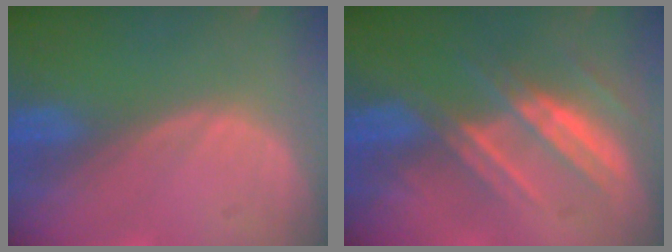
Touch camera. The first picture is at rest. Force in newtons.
{"total": 7.4, "press": 6.7, "slide": 3.1}